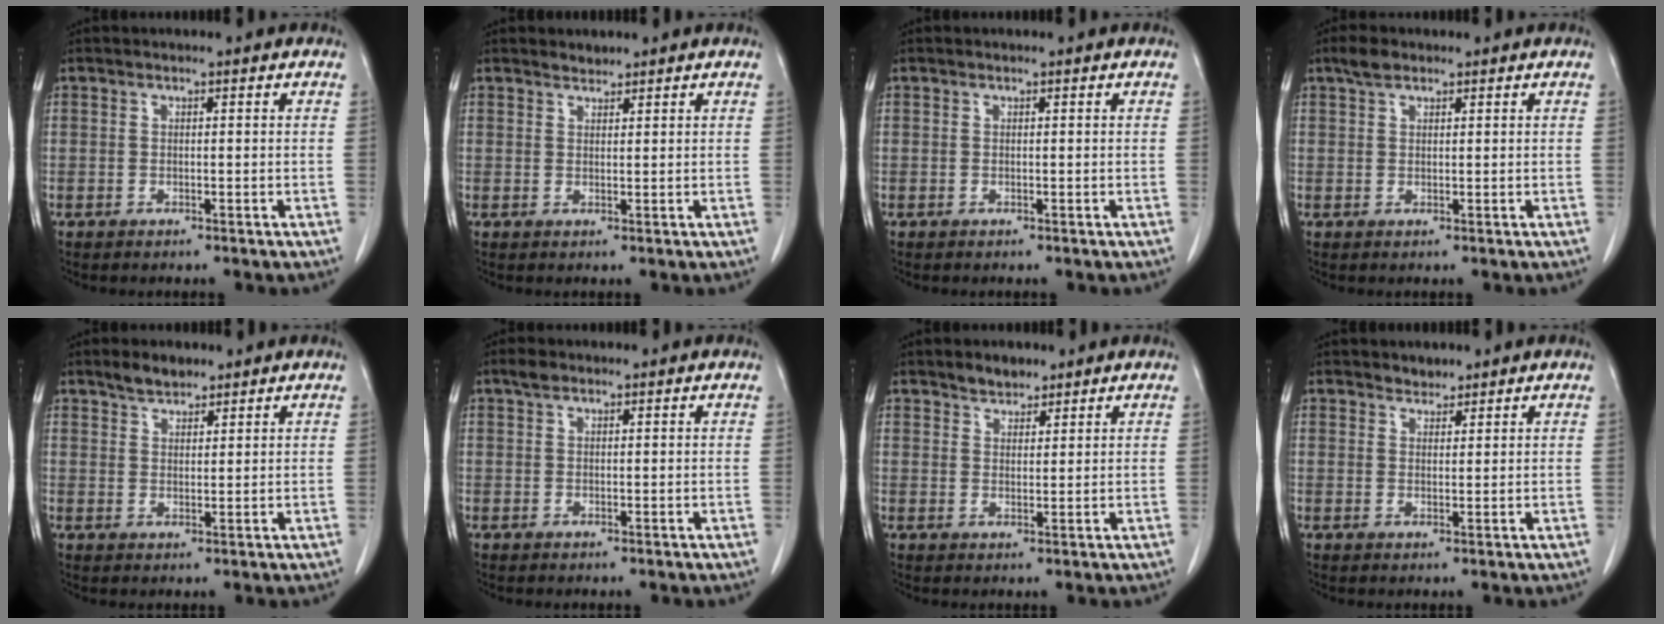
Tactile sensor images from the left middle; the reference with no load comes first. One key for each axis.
{"total": 1.2, "fx": 1.1, "fy": 0.3, "fz": 0.0, "tx": -0.004, "ty": -0.003, "tz": 0.020}
{"total": 0.0}
{"total": 2.2, "fx": 1.7, "fy": 1.1, "fz": 1.0, "tx": -0.023, "ty": 0.006, "tz": 0.029}
{"total": 3.2, "fx": 2.7, "fy": 1.2, "fz": 1.0, "tx": -0.021, "ty": 0.002, "tz": 0.048}
{"total": 1.3, "fx": 1.0, "fy": 0.6, "fz": 0.6, "tx": -0.015, "ty": 0.008, "tz": 0.016}
{"total": 2.7, "fx": 2.4, "fy": 1.3, "fz": 0.6, "tx": -0.011, "ty": 0.000, "tz": 0.039}
{"total": 1.7, "fx": 1.6, "fy": 0.7, "fz": 0.1, "tx": -0.001, "ty": -0.002, "tz": 0.025}